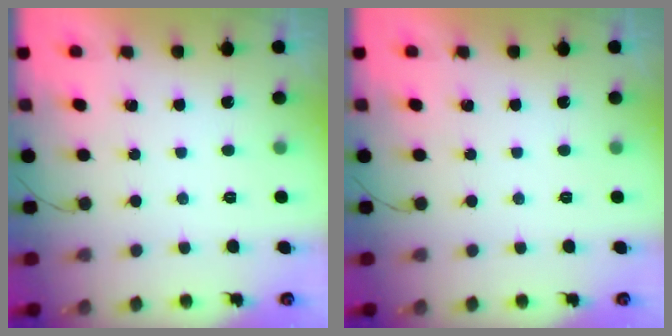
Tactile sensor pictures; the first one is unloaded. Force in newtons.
{"total": 0.0}